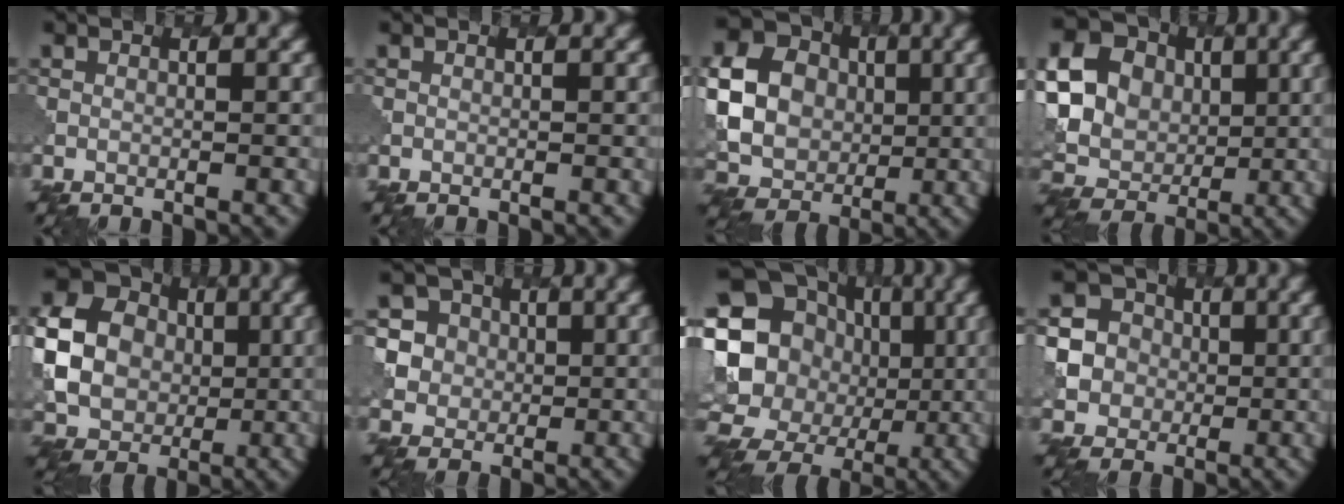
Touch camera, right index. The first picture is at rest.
{"total": 0.0}
{"total": 8.7, "force": [1.0, 7.4, 4.3], "torque": [-0.110, 0.002, 0.013]}
{"total": 14.2, "force": [3.4, 12.2, 6.5], "torque": [-0.168, 0.021, 0.051]}
{"total": 10.1, "force": [1.0, 8.9, 4.7], "torque": [-0.120, 0.009, 0.000]}
{"total": 6.2, "force": [2.1, 5.7, 1.4], "torque": [-0.034, 0.024, 0.031]}
{"total": 19.1, "force": [-0.4, 17.6, 7.3], "torque": [-0.171, 0.012, -0.022]}
{"total": 6.9, "force": [0.2, 6.7, 1.4], "torque": [-0.045, 0.023, -0.013]}